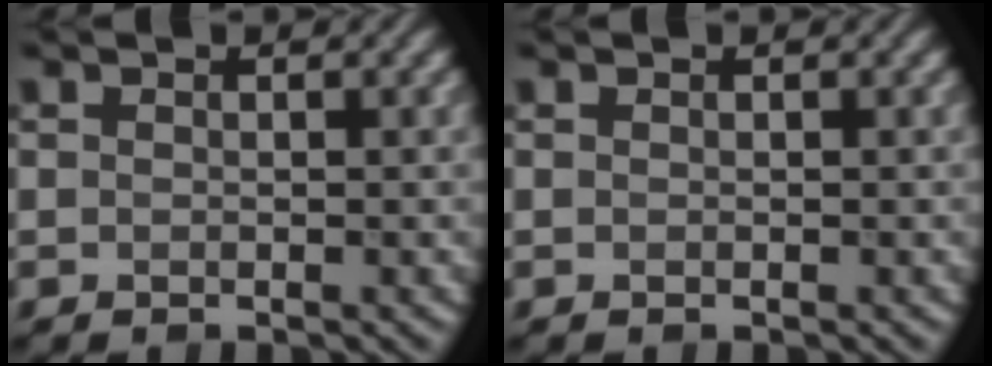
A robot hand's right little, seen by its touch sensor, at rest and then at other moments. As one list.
[{"total": 0.0}]